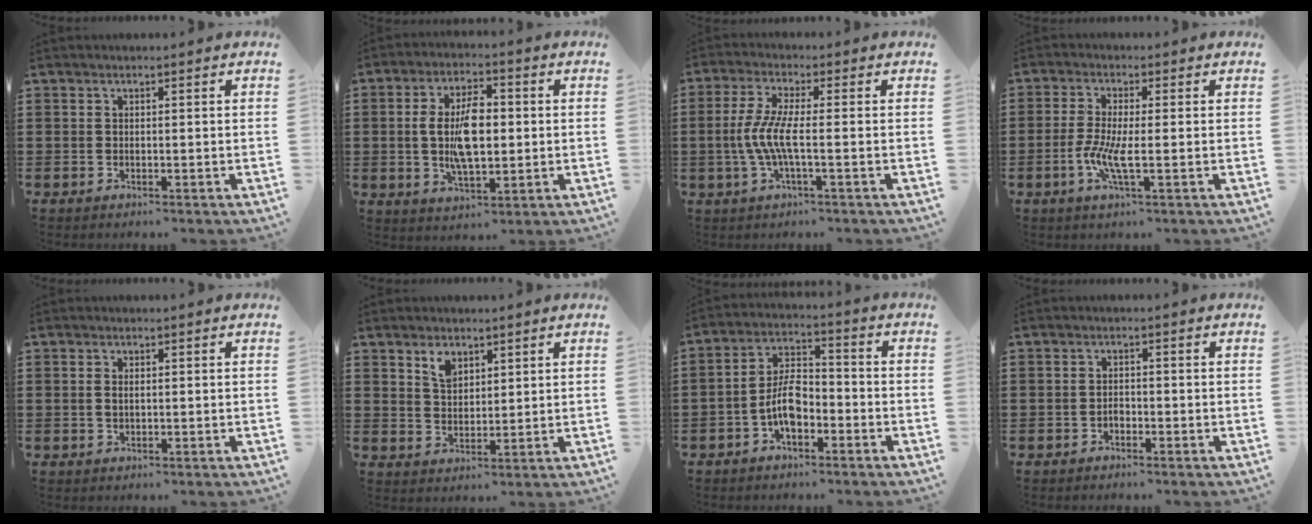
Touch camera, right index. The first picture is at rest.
{"total": 8.8, "force": [0.1, 4.1, 7.8], "torque": [-0.157, 0.003, -0.005]}
{"total": 6.2, "force": [-1.3, 1.0, 5.9], "torque": [-0.148, -0.018, -0.037]}
{"total": 5.5, "force": [-1.3, 1.1, 5.2], "torque": [-0.110, -0.008, -0.029]}
{"total": 1.3, "force": [0.1, 0.6, 1.1], "torque": [-0.023, 0.005, 0.001]}
{"total": 3.7, "force": [2.5, 2.2, 1.7], "torque": [-0.032, 0.003, 0.044]}
{"total": 6.4, "force": [-2.5, 3.2, 5.0], "torque": [-0.111, 0.007, -0.053]}
{"total": 1.2, "force": [-0.6, 0.8, 0.6], "torque": [-0.013, -0.001, -0.012]}